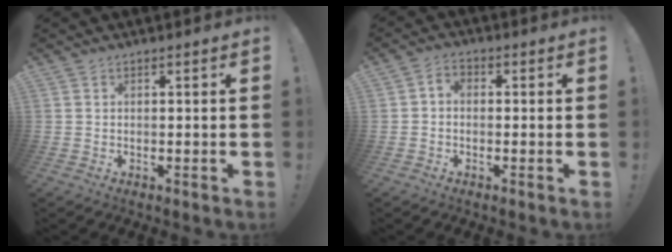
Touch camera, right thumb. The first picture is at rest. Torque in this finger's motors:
{"motor_torque": [0.37, 0.41, 0.29, -0.27, 0.00]}